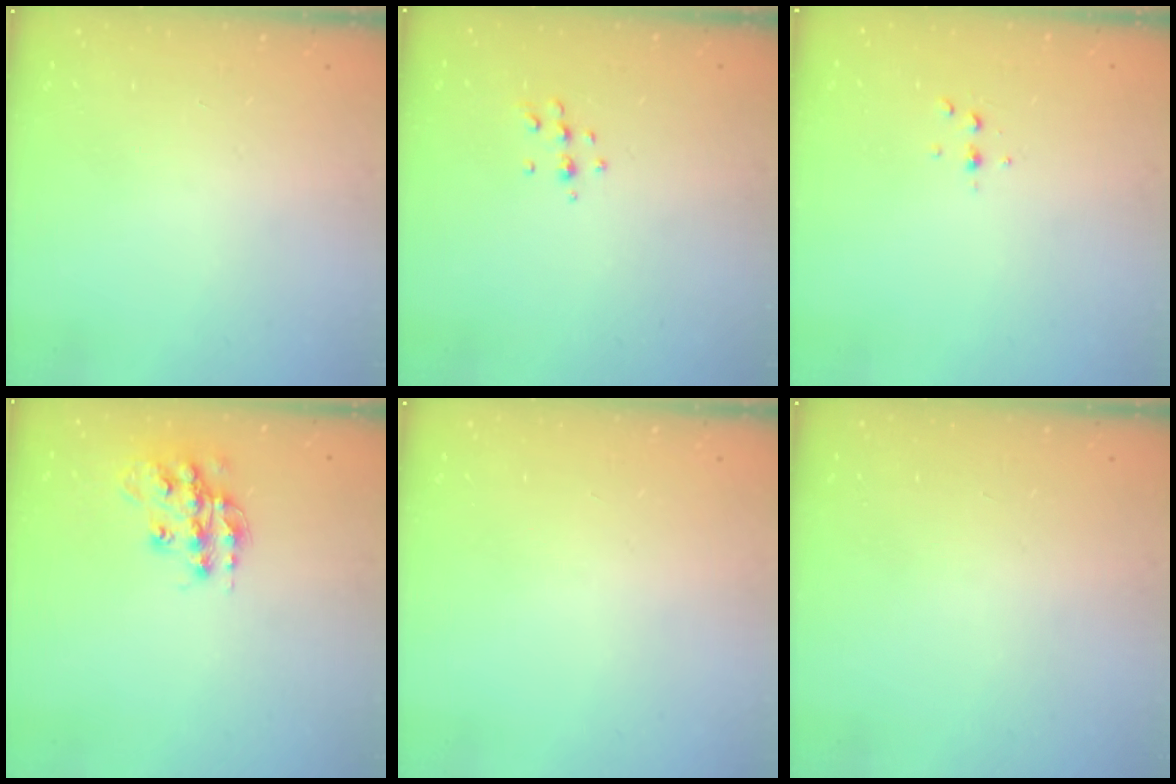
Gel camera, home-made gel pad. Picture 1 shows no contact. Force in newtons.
{"total": 5.7, "press": 5.6, "slide": 1.0}
{"total": 3.1, "press": 3.1, "slide": 0.5}
{"total": 14.9, "press": 14.9, "slide": 0.9}
{"total": 0.0}
{"total": 0.0}